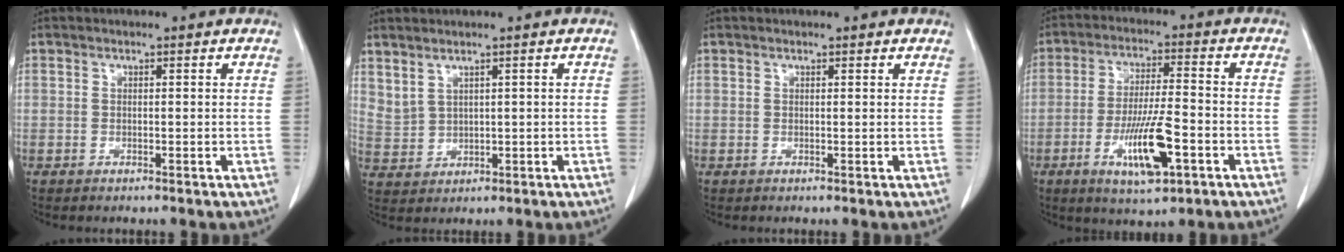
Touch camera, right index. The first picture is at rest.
{"total": 3.0, "force": [2.5, 1.2, 1.2], "torque": [-0.028, 0.001, 0.065]}
{"total": 1.2, "force": [1.0, 0.4, 0.4], "torque": [-0.009, 0.002, 0.007]}
{"total": 10.5, "force": [-4.1, 1.8, 9.5], "torque": [-0.176, -0.008, -0.066]}